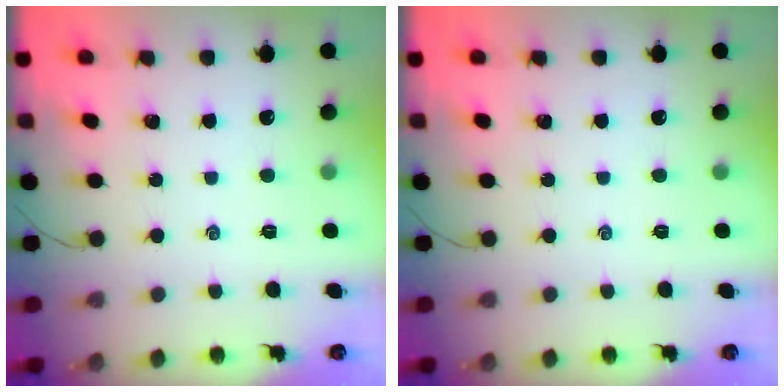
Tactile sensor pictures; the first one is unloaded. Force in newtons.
{"total": 0.0}